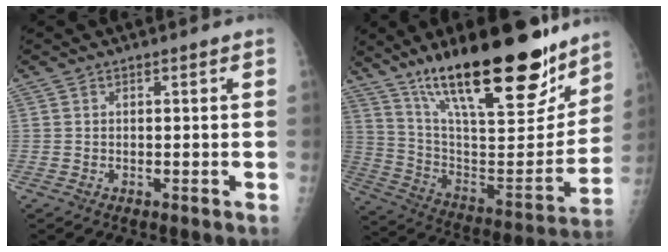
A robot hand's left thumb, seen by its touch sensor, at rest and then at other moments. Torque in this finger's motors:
{"motor_torque": [3.15, 1.48, 1.51, -1.26, 0.52]}